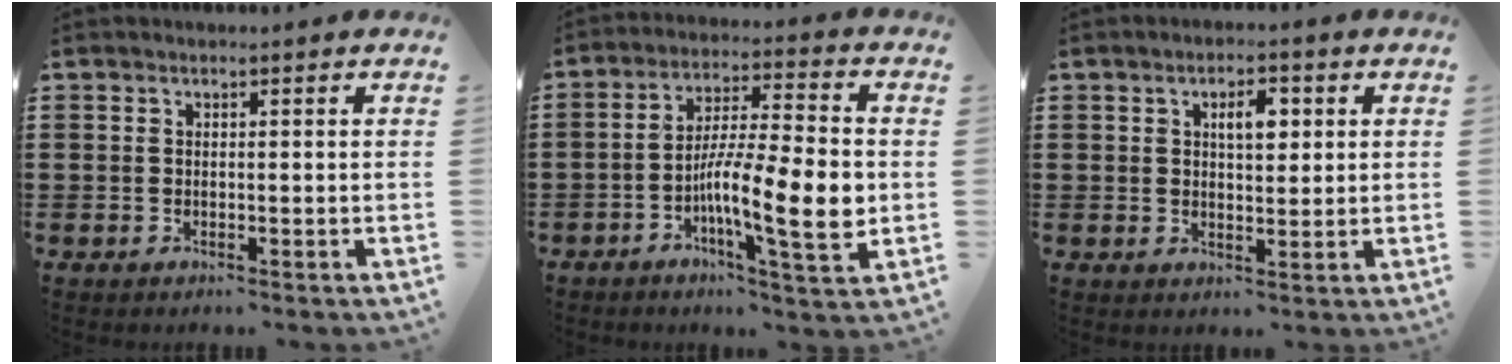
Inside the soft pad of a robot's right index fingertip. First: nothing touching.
{"total": 13.3, "force": [-2.5, 2.5, 12.8], "torque": [-0.225, -0.005, -0.047]}
{"total": 3.9, "force": [1.2, 1.7, 3.3], "torque": [-0.051, 0.004, 0.016]}